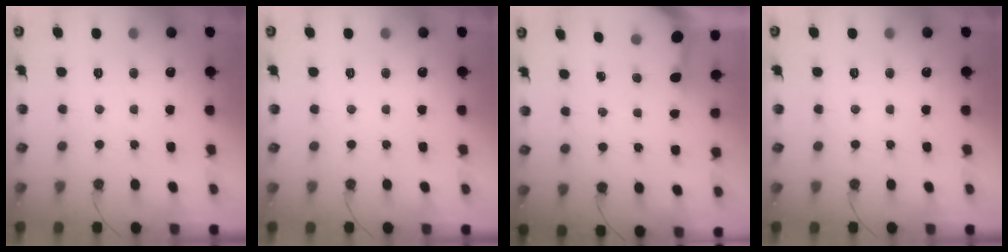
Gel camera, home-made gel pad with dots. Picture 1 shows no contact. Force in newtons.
{"total": 0.0}
{"total": 3.8, "press": 3.7, "slide": 0.3}
{"total": 0.0}